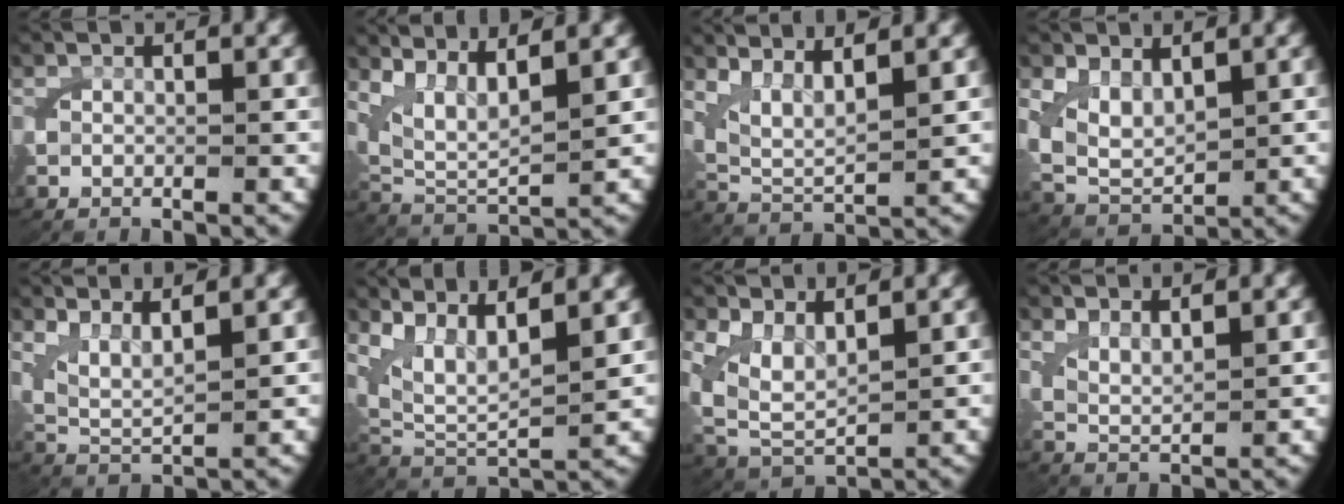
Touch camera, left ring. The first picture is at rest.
{"total": 7.0, "force": [2.2, 4.9, 4.5], "torque": [-0.129, -0.023, 0.043]}
{"total": 5.9, "force": [2.1, 4.0, 3.7], "torque": [-0.103, -0.020, 0.037]}
{"total": 5.3, "force": [0.8, 4.0, 3.3], "torque": [-0.089, -0.027, 0.027]}
{"total": 5.3, "force": [1.9, 3.6, 3.4], "torque": [-0.083, -0.013, 0.031]}
{"total": 8.1, "force": [2.6, 5.5, 5.3], "torque": [-0.145, -0.020, 0.051]}
{"total": 7.2, "force": [0.9, 6.0, 3.9], "torque": [-0.126, -0.033, 0.024]}
{"total": 2.9, "force": [1.6, 1.4, 1.9], "torque": [-0.044, -0.010, 0.032]}